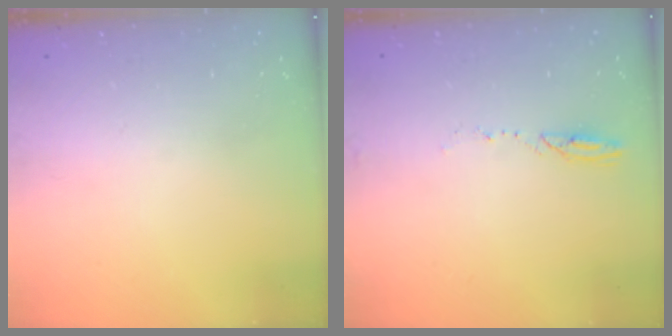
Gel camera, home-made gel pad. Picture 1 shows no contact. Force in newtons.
{"total": 4.7, "press": 4.7, "slide": 0.5}